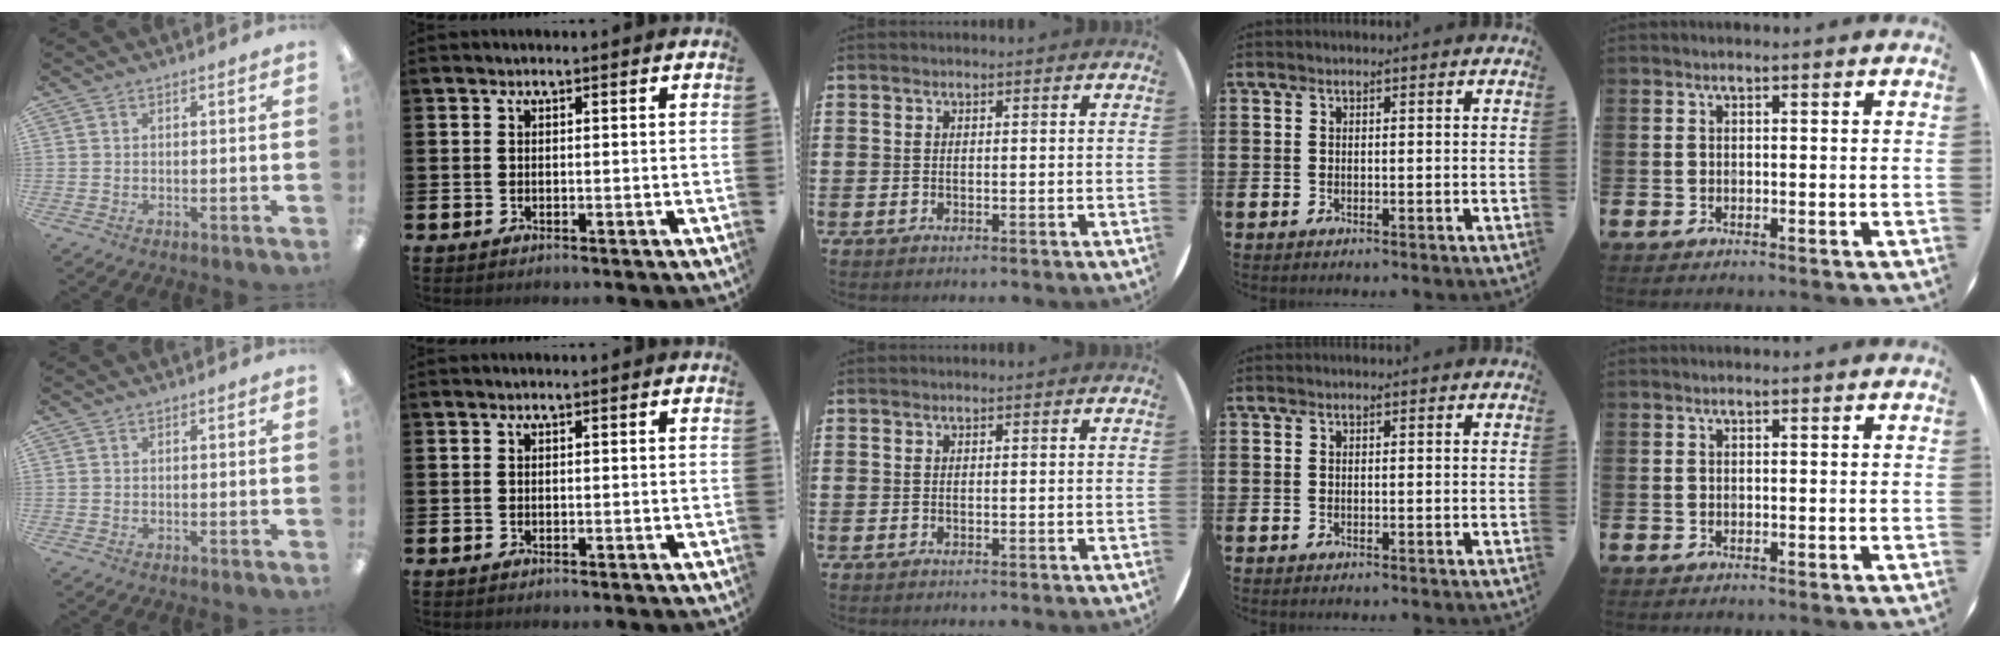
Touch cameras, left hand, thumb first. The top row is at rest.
{}